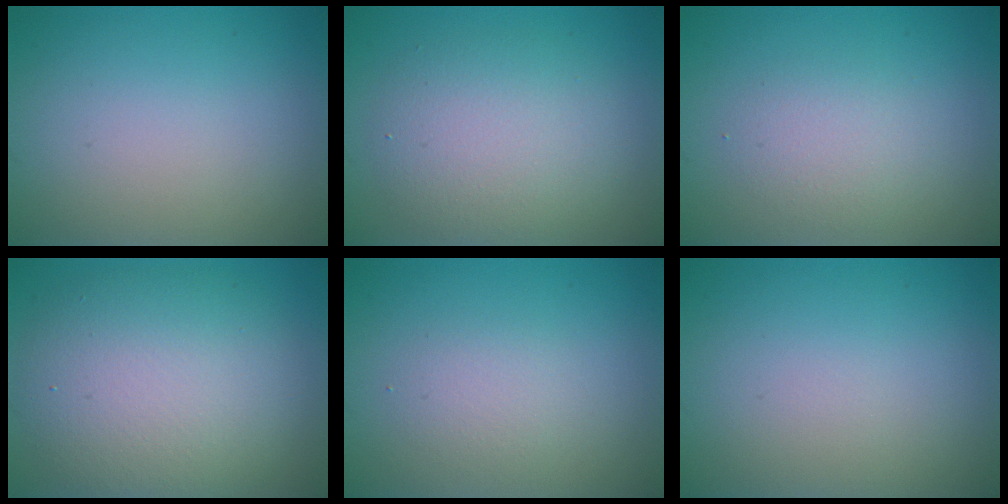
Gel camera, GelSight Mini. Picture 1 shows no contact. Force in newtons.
{"total": 5.0, "press": 5.0, "slide": 0.3}
{"total": 2.2, "press": 2.2, "slide": 0.2}
{"total": 8.8, "press": 8.8, "slide": 0.9}
{"total": 1.7, "press": 1.7, "slide": 0.2}
{"total": 0.0}